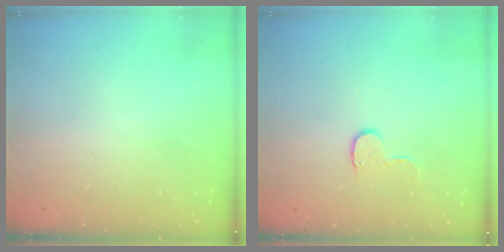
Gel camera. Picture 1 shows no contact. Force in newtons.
{"total": 6.0, "press": 6.0, "slide": 0.6}